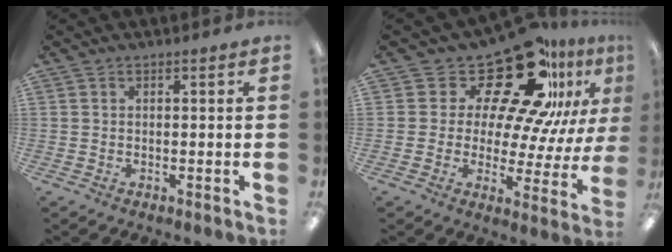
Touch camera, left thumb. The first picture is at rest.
{"total": 22.6, "force": [15.4, 10.1, 13.1], "torque": [-0.204, -0.108, 0.260]}